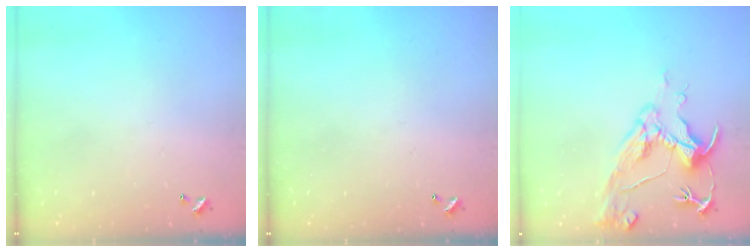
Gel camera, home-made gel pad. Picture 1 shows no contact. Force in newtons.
{"total": 0.0}
{"total": 9.6, "press": 9.5, "slide": 1.5}